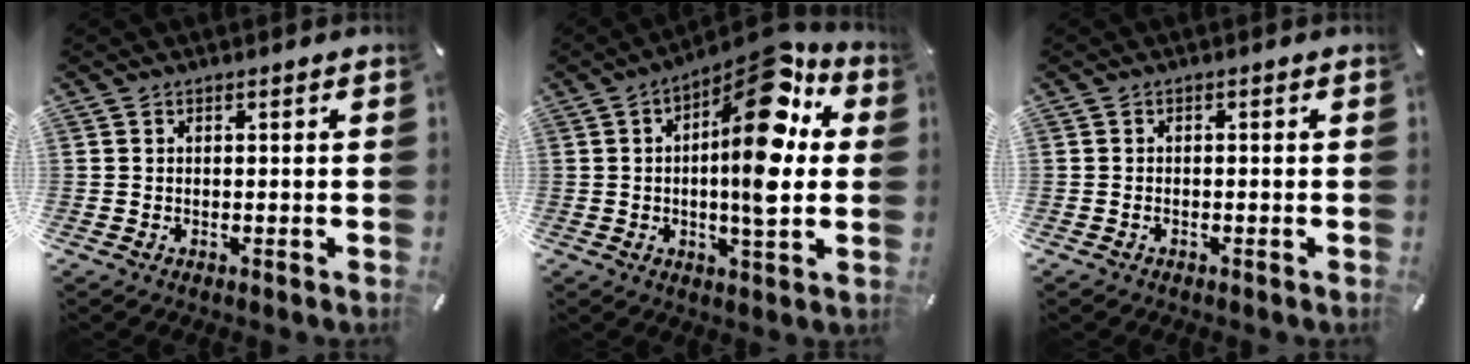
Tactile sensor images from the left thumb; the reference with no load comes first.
{"total": 18.0, "force": [5.1, 6.0, 16.1], "torque": [-0.226, -0.039, 0.074]}
{"total": 1.0, "force": [-0.6, 0.5, 0.7], "torque": [-0.015, 0.000, -0.011]}